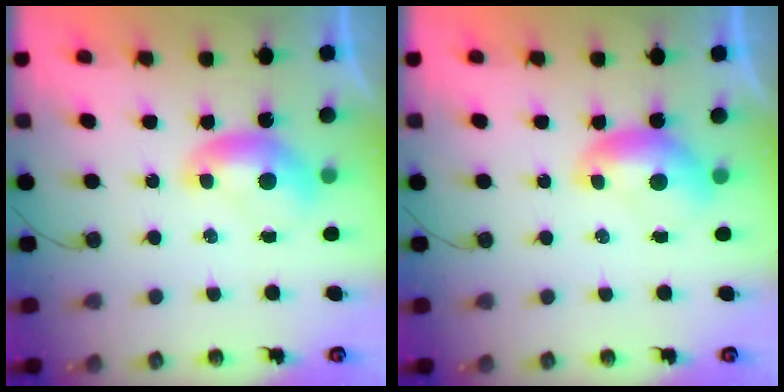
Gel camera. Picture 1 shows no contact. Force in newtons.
{"total": 0.0}